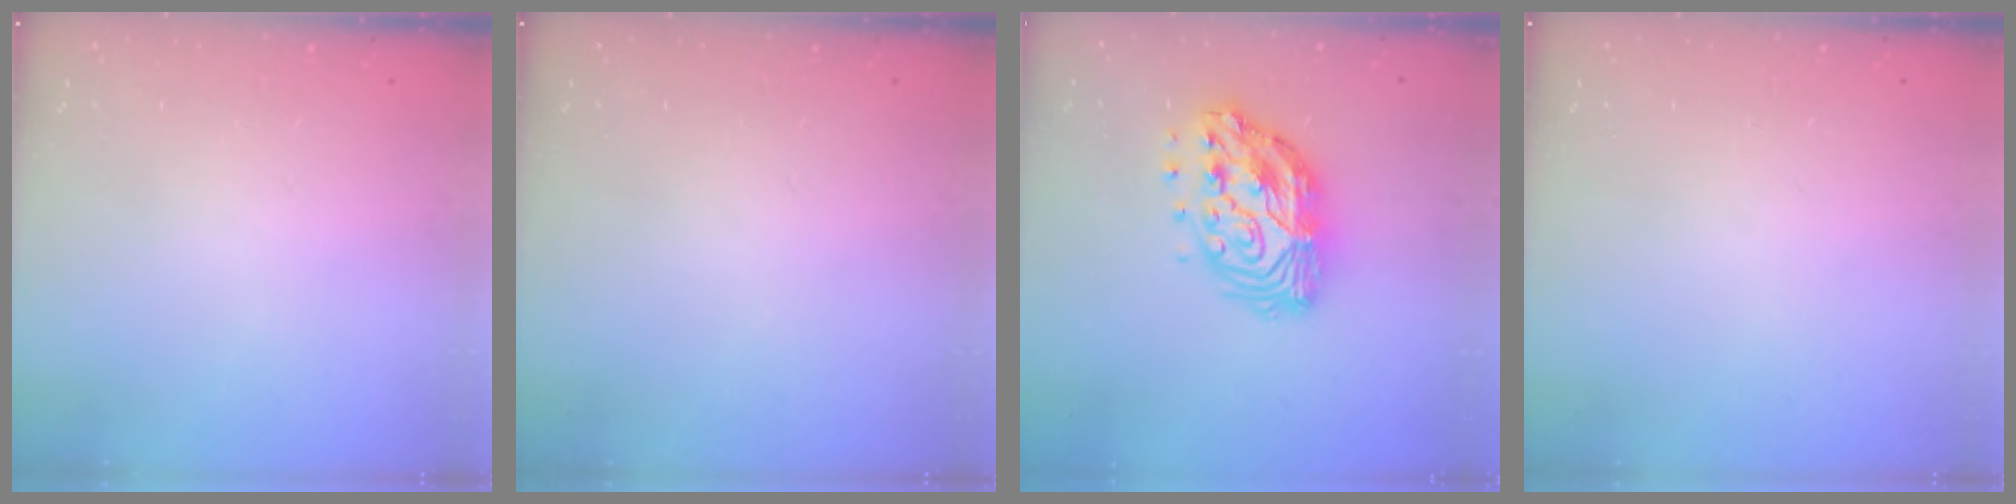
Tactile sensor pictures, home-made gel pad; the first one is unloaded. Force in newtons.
{"total": 0.0}
{"total": 15.1, "press": 15.0, "slide": 1.1}
{"total": 0.0}